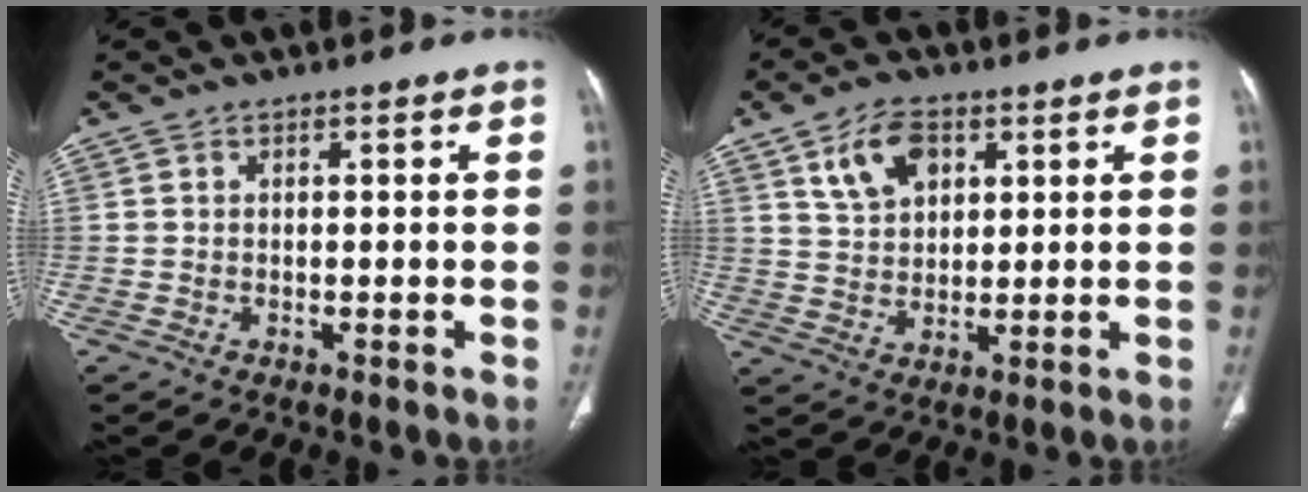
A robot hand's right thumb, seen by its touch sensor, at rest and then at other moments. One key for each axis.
{"total": 8.7, "fx": 4.1, "fy": 5.3, "fz": 5.5, "tx": -0.082, "ty": -0.013, "tz": 0.081}